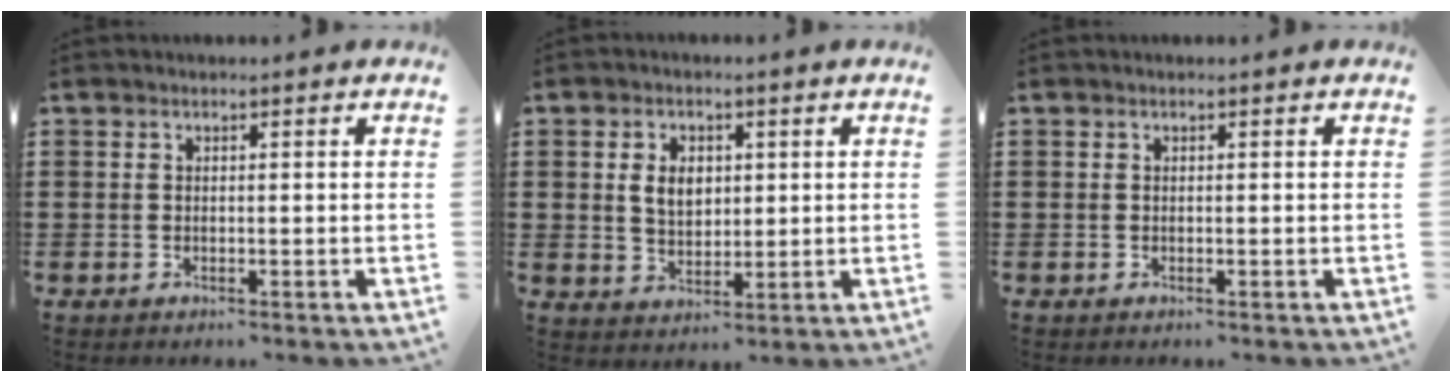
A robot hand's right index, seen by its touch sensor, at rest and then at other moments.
{"total": 4.6, "force": [0.9, 3.2, 3.2], "torque": [-0.064, 0.009, 0.012]}
{"total": 0.0}